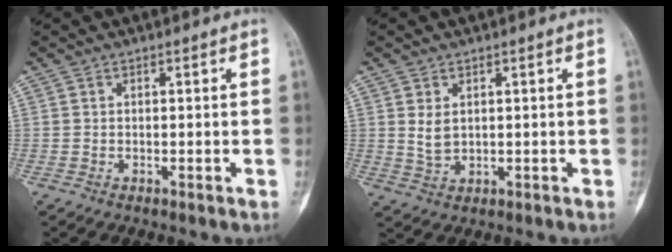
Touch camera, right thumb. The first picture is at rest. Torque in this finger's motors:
{"motor_torque": [-0.41, 0.37, 0.20, 0.36, -0.02]}